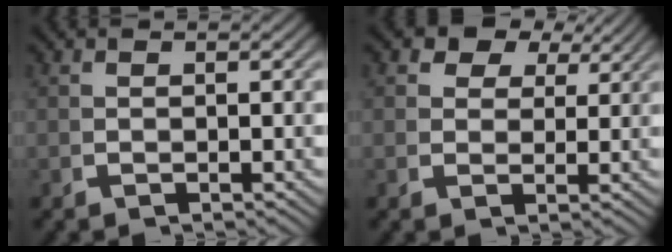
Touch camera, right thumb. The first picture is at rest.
{"total": 5.0, "force": [3.3, 2.9, 2.3], "torque": [-0.045, -0.002, 0.056]}